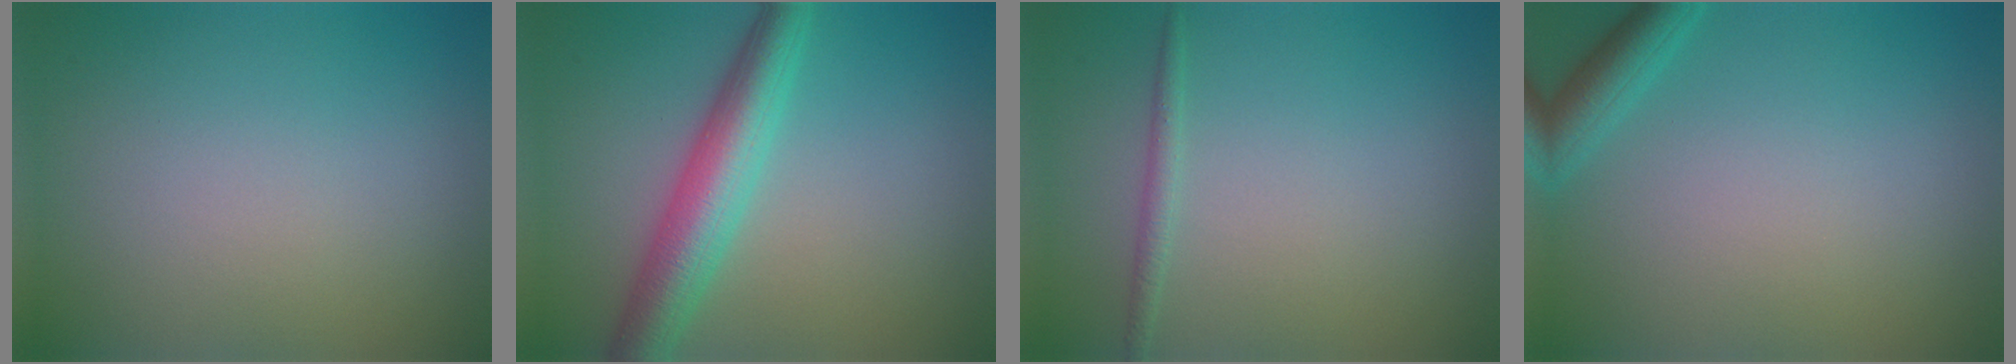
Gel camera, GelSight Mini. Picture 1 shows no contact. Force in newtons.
{"total": 5.8, "press": 5.8, "slide": 0.3}
{"total": 1.1, "press": 1.1, "slide": 0.1}
{"total": 2.4, "press": 2.4, "slide": 0.2}